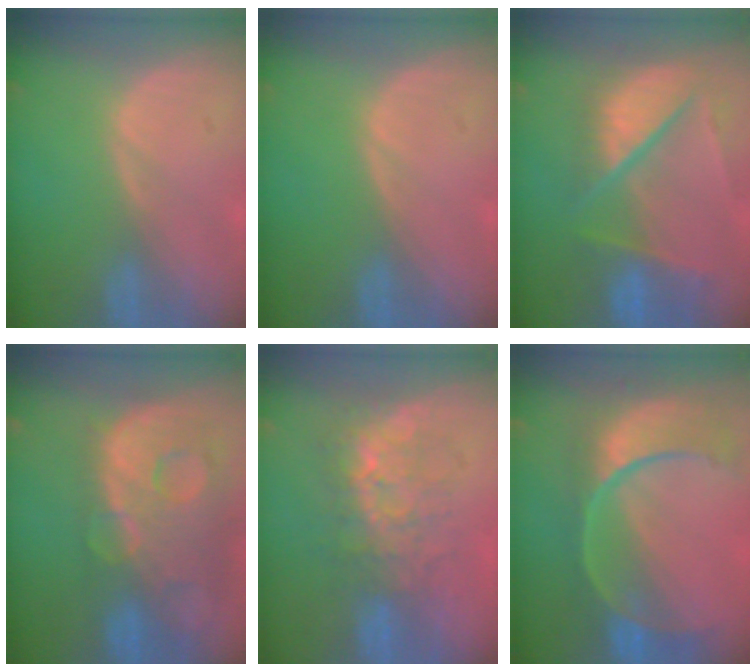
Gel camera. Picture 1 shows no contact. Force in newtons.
{"total": 0.0}
{"total": 10.6, "press": 8.7, "slide": 6.0}
{"total": 13.8, "press": 11.3, "slide": 8.0}
{"total": 8.0, "press": 7.5, "slide": 2.8}
{"total": 11.2, "press": 9.3, "slide": 6.1}